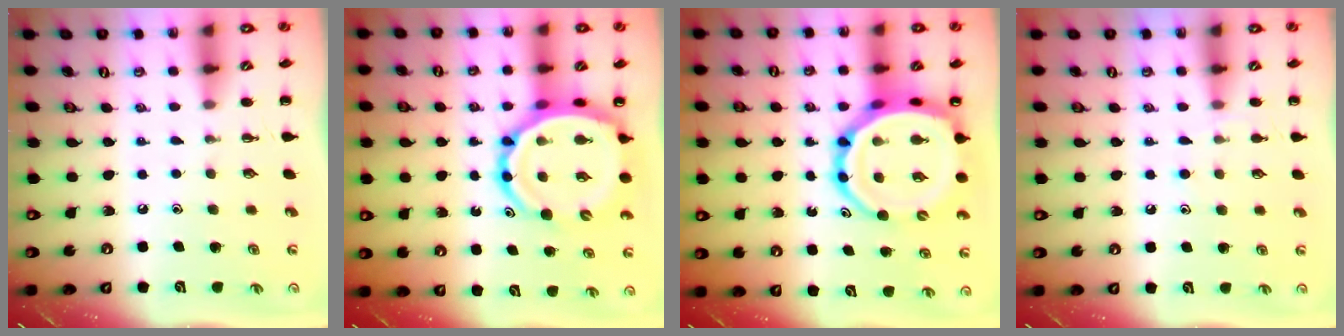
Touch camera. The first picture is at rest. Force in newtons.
{"total": 15.1, "press": 14.4, "slide": 4.3}
{"total": 16.7, "press": 16.0, "slide": 4.6}
{"total": 5.6, "press": 5.2, "slide": 2.1}